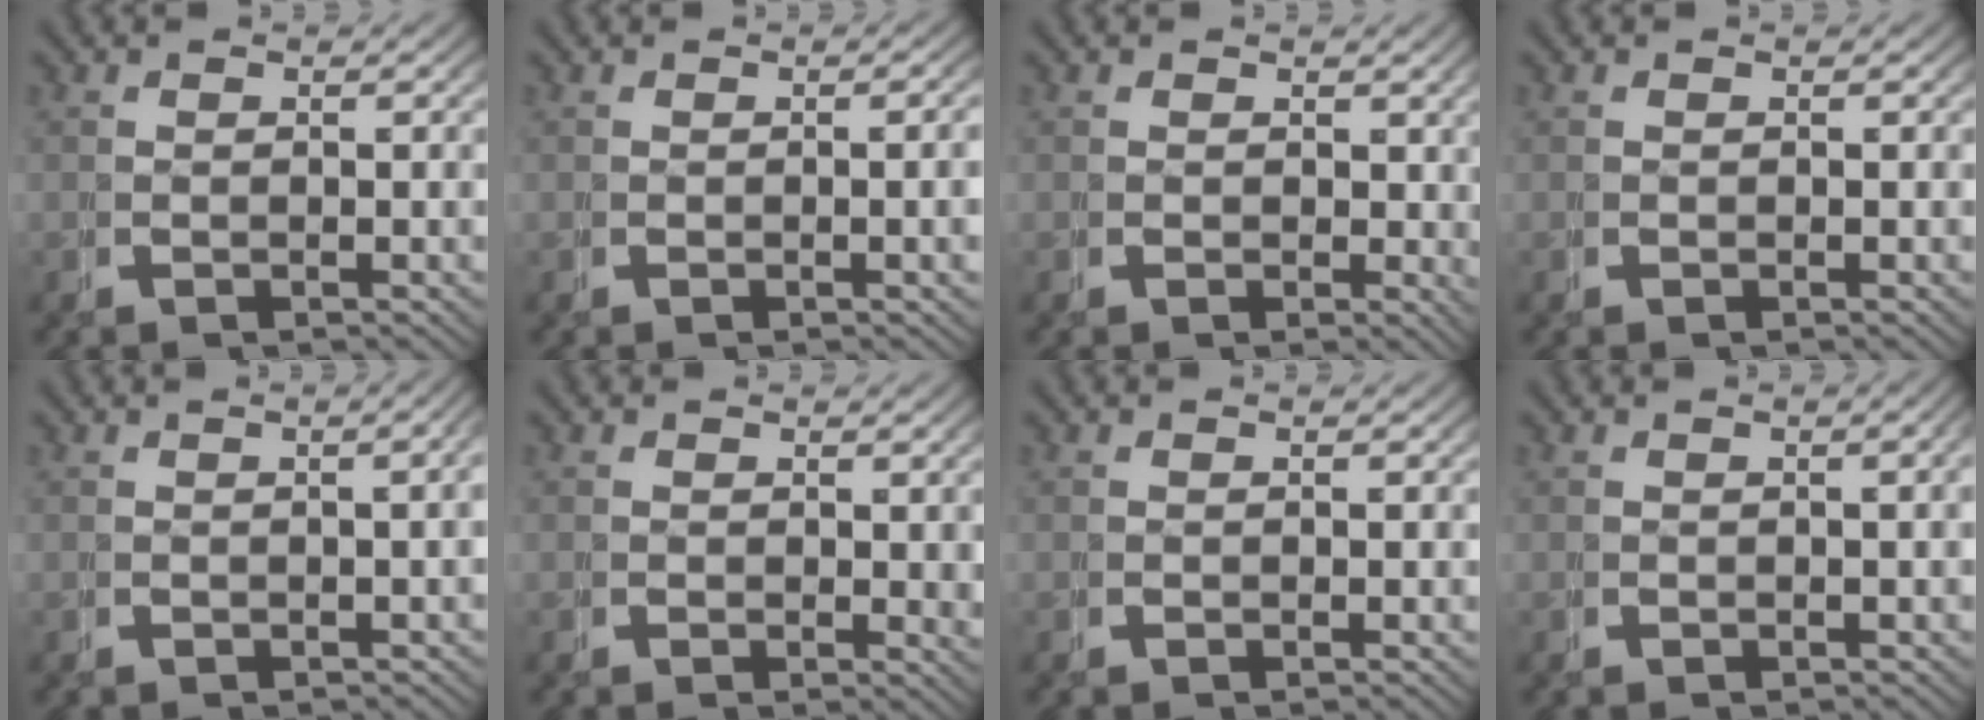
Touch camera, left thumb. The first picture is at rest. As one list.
[{"total": 1.8, "force": [-0.1, 0.3, 1.8], "torque": [-0.024, 0.003, -0.002]}, {"total": 1.6, "force": [0.7, 1.0, 1.0], "torque": [0.000, -0.006, 0.010]}, {"total": 0.0}, {"total": 2.0, "force": [-0.4, 0.5, 1.9], "torque": [-0.026, 0.007, -0.004]}, {"total": 1.2, "force": [0.6, 0.5, 0.9], "torque": [-0.008, -0.005, 0.009]}, {"total": 0.0}, {"total": 1.2, "force": [-0.1, 0.2, 1.2], "torque": [-0.019, 0.005, -0.001]}]